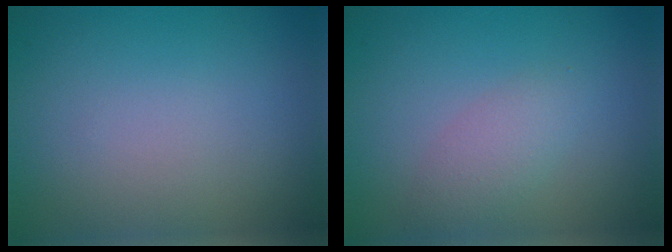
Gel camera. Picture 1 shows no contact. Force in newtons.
{"total": 2.0, "press": 2.0, "slide": 0.1}